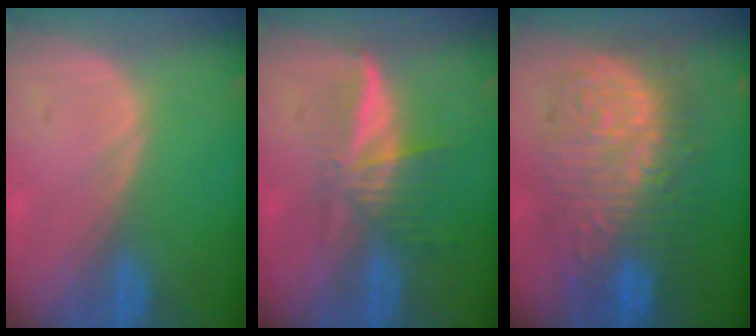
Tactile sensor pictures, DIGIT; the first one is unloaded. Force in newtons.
{"total": 6.0, "press": 5.6, "slide": 2.3}
{"total": 13.4, "press": 13.3, "slide": 1.4}